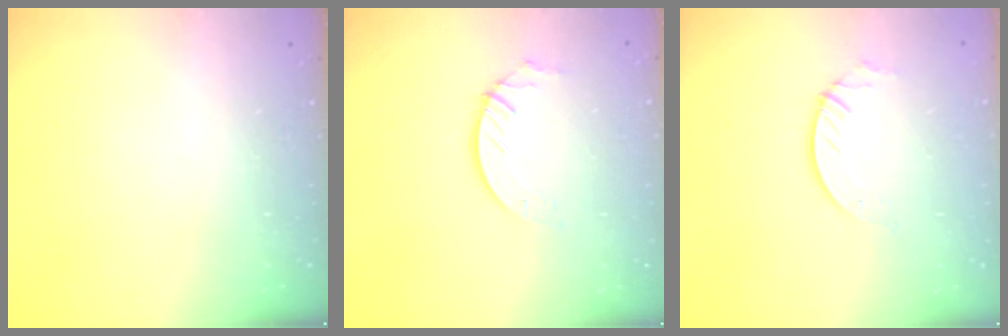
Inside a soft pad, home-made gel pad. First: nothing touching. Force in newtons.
{"total": 3.4, "press": 3.4, "slide": 0.3}
{"total": 3.1, "press": 3.1, "slide": 0.2}